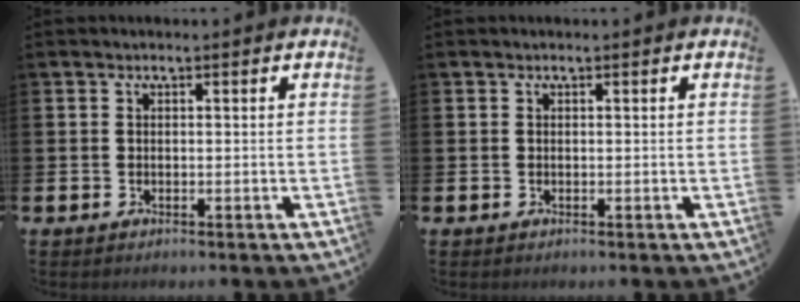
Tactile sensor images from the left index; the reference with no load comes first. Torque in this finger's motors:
{"motor_torque": [-0.12, -0.11, -0.05, -0.04]}